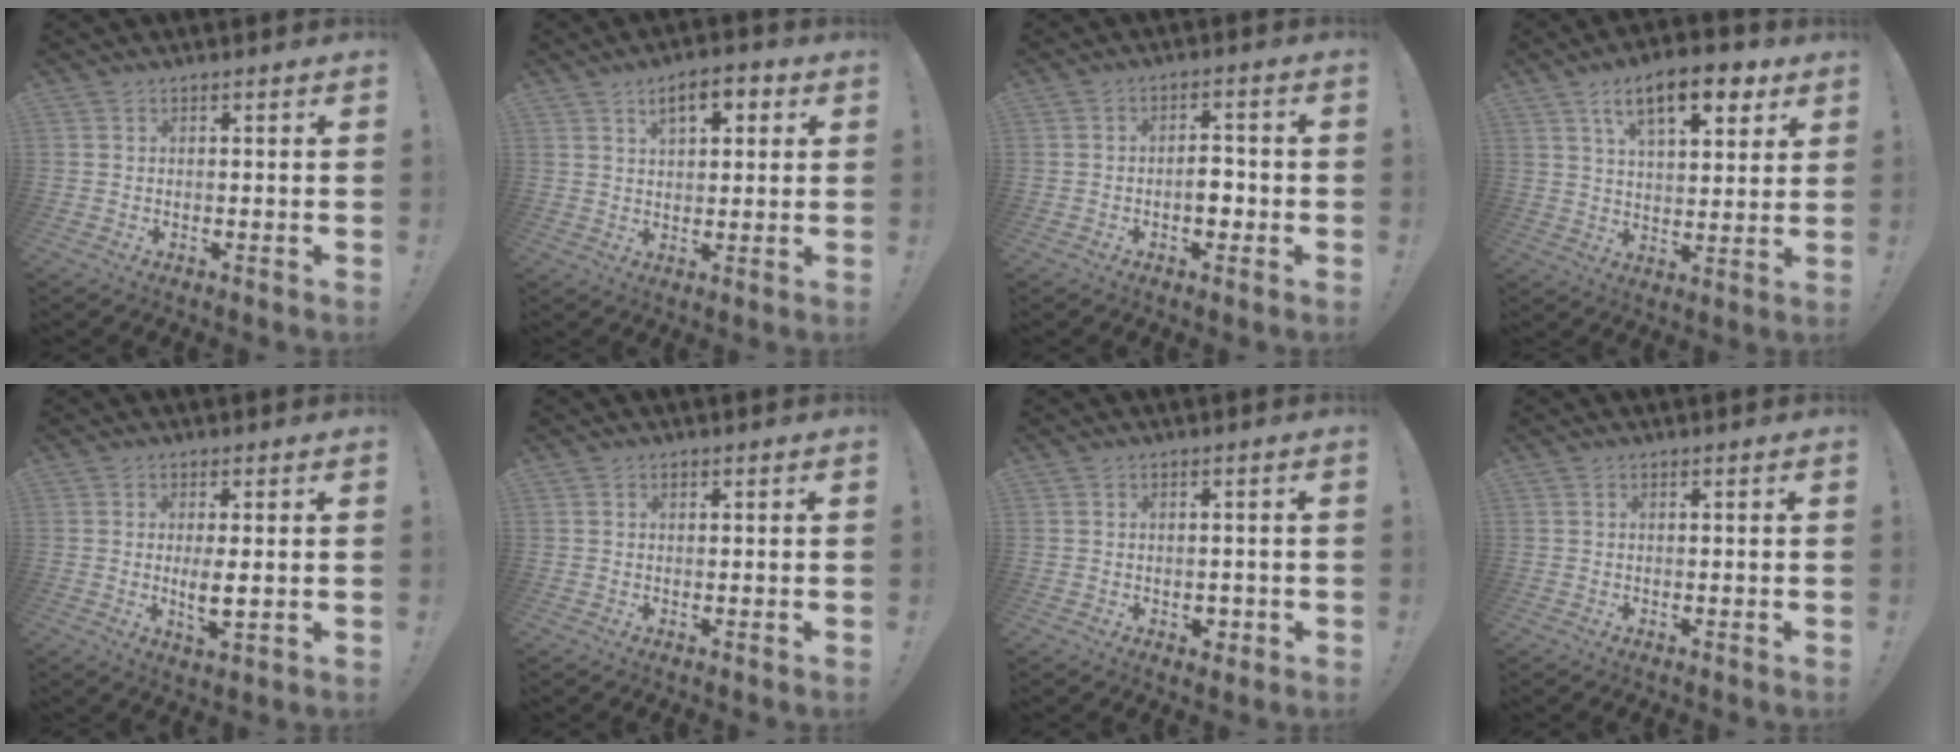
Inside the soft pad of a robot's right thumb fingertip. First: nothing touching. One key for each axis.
{"total": 7.5, "fx": 3.6, "fy": 3.7, "fz": 5.5, "tx": -0.074, "ty": -0.006, "tz": 0.059}
{"total": 5.2, "fx": -1.8, "fy": 3.2, "fz": 3.7, "tx": -0.047, "ty": 0.011, "tz": -0.034}
{"total": 14.7, "fx": 7.5, "fy": 6.3, "fz": 10.9, "tx": -0.162, "ty": -0.025, "tz": 0.125}
{"total": 5.1, "fx": 0.3, "fy": 1.3, "fz": 4.9, "tx": -0.087, "ty": -0.016, "tz": 0.002}
{"total": 0.6, "fx": 0.3, "fy": 0.5, "fz": 0.2, "tx": 0.002, "ty": -0.001, "tz": 0.004}
{"total": 2.6, "fx": -0.8, "fy": 2.0, "fz": 1.4, "tx": -0.005, "ty": 0.001, "tz": -0.014}
{"total": 0.0}